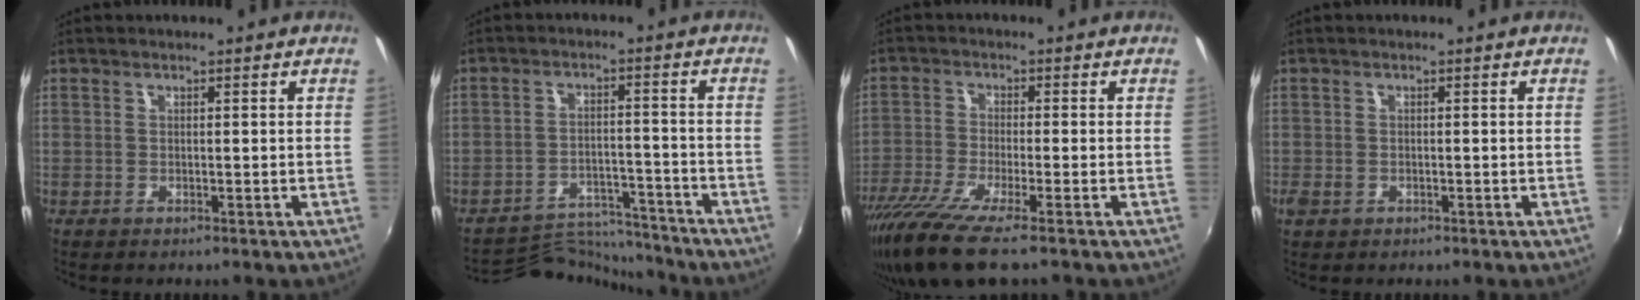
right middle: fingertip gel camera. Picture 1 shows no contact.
{"total": 10.2, "force": [-10.1, 1.4, 0.7], "torque": [-0.031, 0.009, -0.159]}
{"total": 10.8, "force": [-8.1, 0.8, 7.1], "torque": [-0.164, -0.046, -0.150]}
{"total": 2.1, "force": [-1.0, 1.5, 1.0], "torque": [-0.019, -0.005, -0.019]}